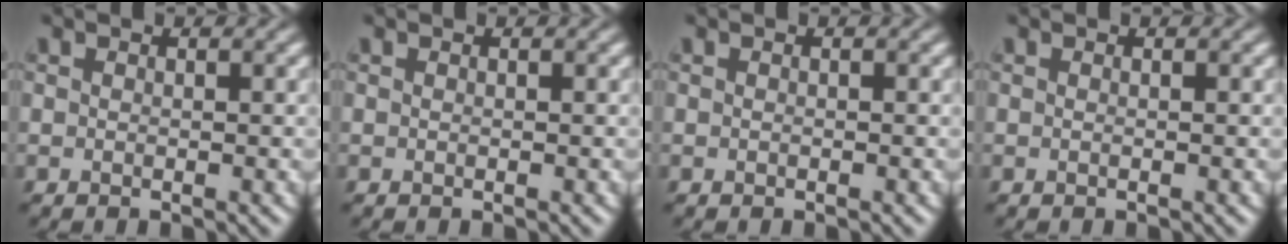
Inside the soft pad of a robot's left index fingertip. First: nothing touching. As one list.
[{"total": 0.0}, {"total": 0.0}, {"total": 0.0}]